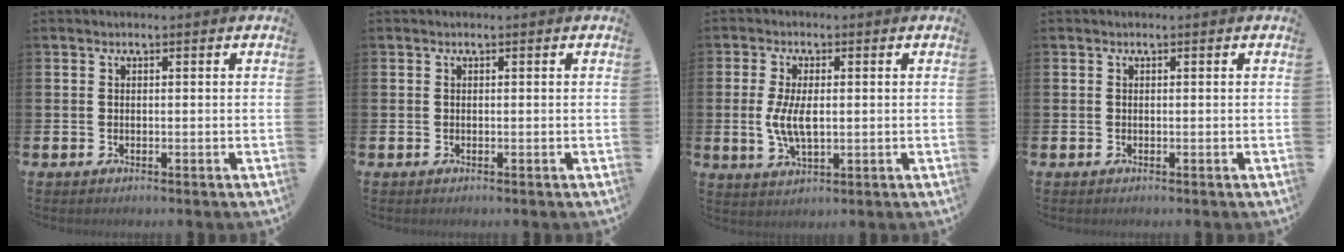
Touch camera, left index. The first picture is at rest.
{"total": 0.0}
{"total": 5.3, "force": [0.1, 2.5, 4.7], "torque": [-0.091, 0.002, -0.001]}
{"total": 0.0}